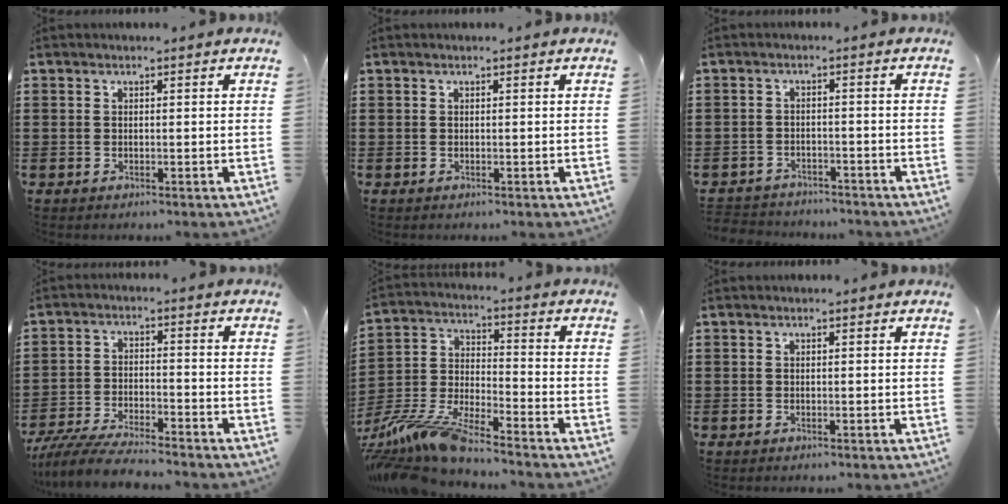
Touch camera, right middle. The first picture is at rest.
{"total": 0.0}
{"total": 2.8, "force": [-2.7, 0.6, -0.4], "torque": [-0.001, -0.001, -0.062]}
{"total": 6.8, "force": [-6.4, 0.6, 2.3], "torque": [-0.051, -0.001, -0.123]}
{"total": 9.9, "force": [-9.1, 0.6, 3.8], "torque": [-0.094, -0.002, -0.188]}
{"total": 0.0}